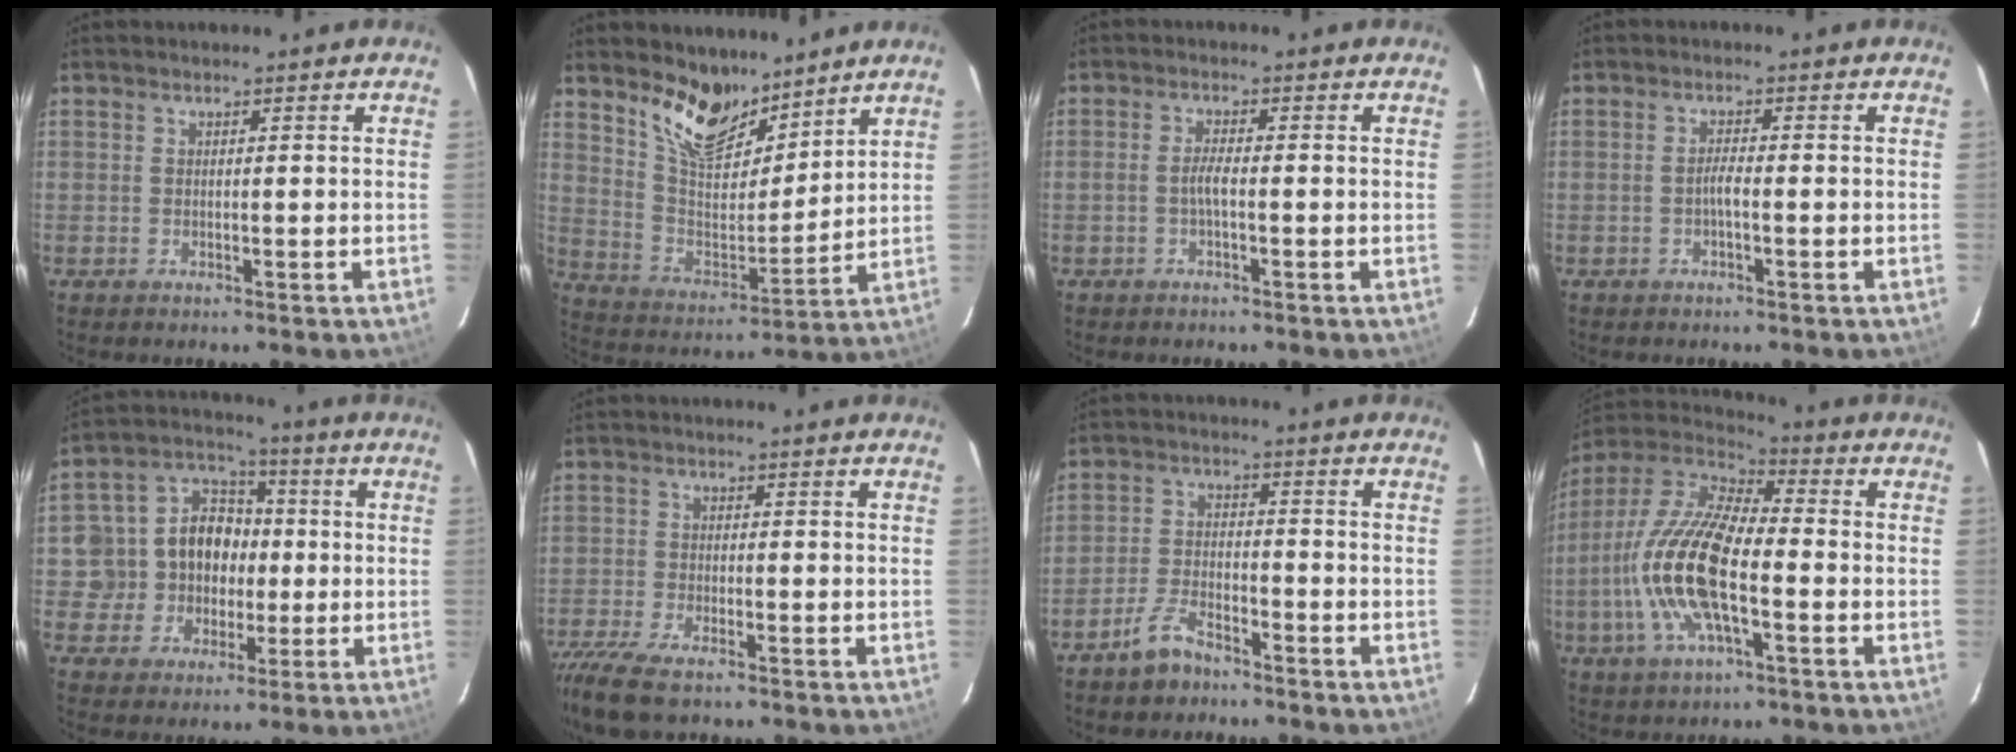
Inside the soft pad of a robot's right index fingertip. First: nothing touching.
{"total": 12.9, "force": [10.0, 5.4, 6.1], "torque": [-0.119, -0.003, 0.188]}
{"total": 2.2, "force": [-0.7, 0.2, 2.1], "torque": [-0.043, 0.004, -0.015]}
{"total": 1.6, "force": [-0.7, 0.1, 1.4], "torque": [-0.028, 0.004, -0.015]}
{"total": 11.7, "force": [-0.8, 10.7, 4.7], "torque": [-0.113, 0.042, -0.012]}
{"total": 9.8, "force": [-7.7, 2.7, 5.4], "torque": [-0.138, -0.041, -0.148]}
{"total": 5.6, "force": [-4.5, 2.1, 2.6], "torque": [-0.064, 0.009, -0.086]}
{"total": 18.3, "force": [-4.3, 6.5, 16.5], "torque": [-0.341, -0.004, -0.093]}